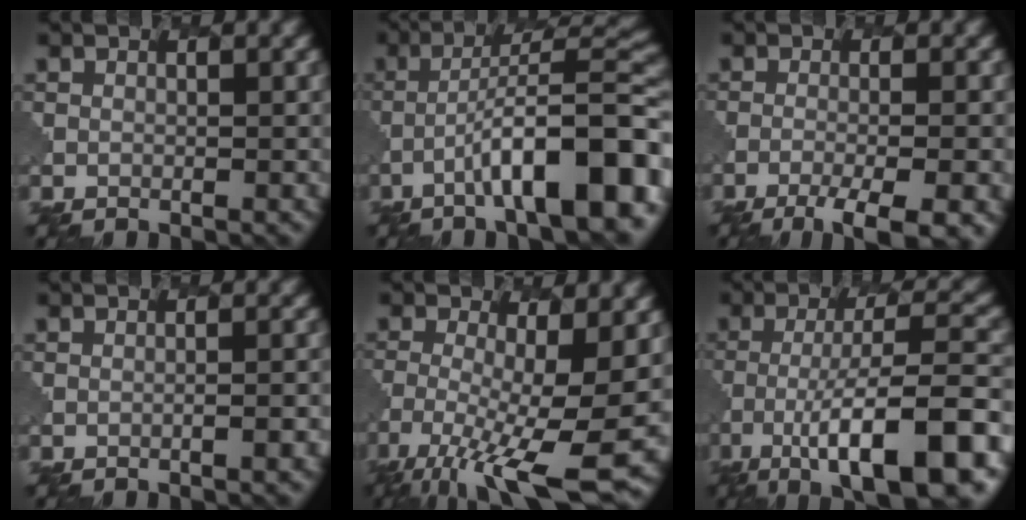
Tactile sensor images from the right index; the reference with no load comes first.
{"total": 11.7, "force": [-5.1, 2.7, 10.2], "torque": [-0.150, 0.016, -0.070]}
{"total": 6.1, "force": [-3.6, 1.4, 4.7], "torque": [-0.071, -0.007, -0.053]}
{"total": 2.3, "force": [-0.9, 0.9, 2.0], "torque": [-0.006, 0.018, -0.018]}
{"total": 11.7, "force": [-5.2, 3.2, 9.9], "torque": [-0.183, -0.024, -0.084]}
{"total": 12.5, "force": [-6.3, 3.0, 10.4], "torque": [-0.168, 0.005, -0.096]}